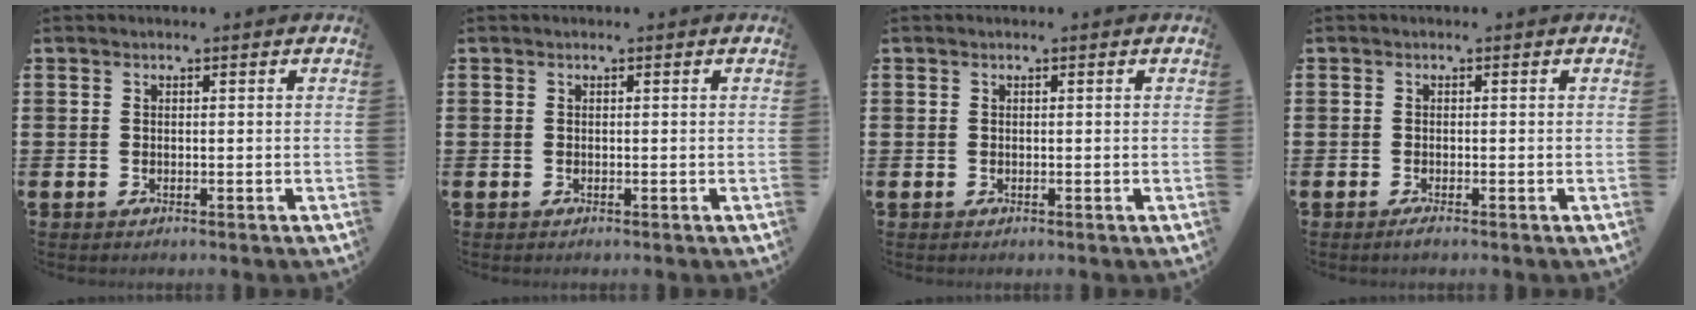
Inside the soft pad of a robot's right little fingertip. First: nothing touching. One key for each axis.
{"total": 0.0}
{"total": 0.0}
{"total": 0.7, "fx": -0.4, "fy": 0.1, "fz": 0.6, "tx": -0.012, "ty": -0.002, "tz": -0.007}